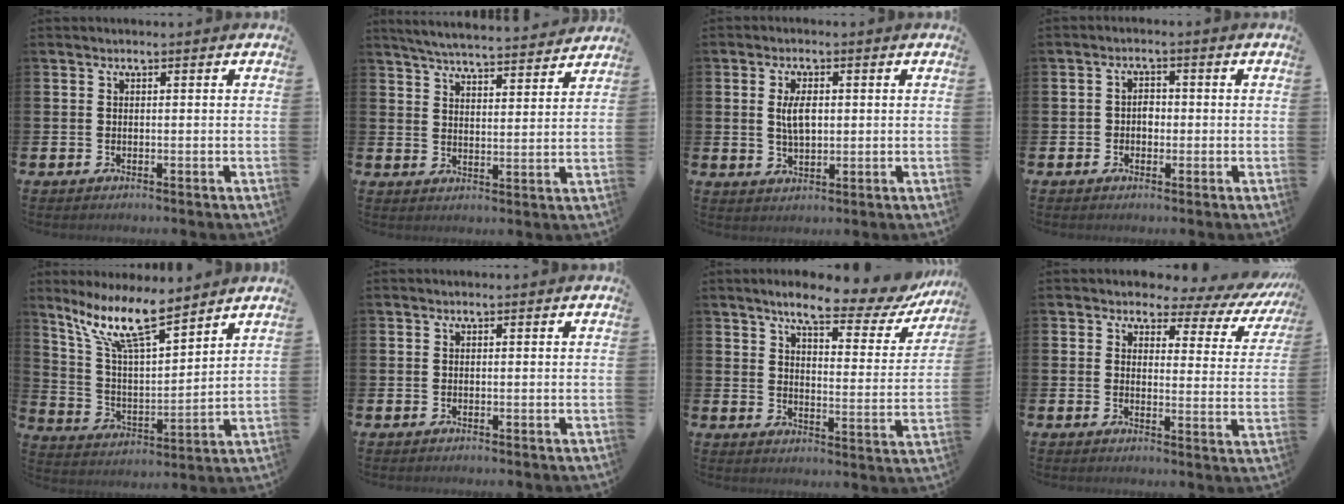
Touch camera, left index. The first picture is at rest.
{"total": 5.7, "force": [5.6, 0.2, 0.9], "torque": [-0.030, -0.042, 0.096]}
{"total": 3.9, "force": [0.8, 1.9, 3.3], "torque": [-0.051, 0.001, 0.009]}
{"total": 2.1, "force": [-0.5, 1.7, 1.1], "torque": [-0.012, 0.002, -0.014]}
{"total": 10.4, "force": [8.4, 2.2, 5.7], "torque": [-0.135, -0.032, 0.152]}
{"total": 0.0}
{"total": 7.9, "force": [6.7, 1.8, 3.7], "torque": [-0.080, -0.043, 0.109]}
{"total": 3.3, "force": [2.3, 2.0, 1.1], "torque": [-0.029, -0.028, 0.028]}